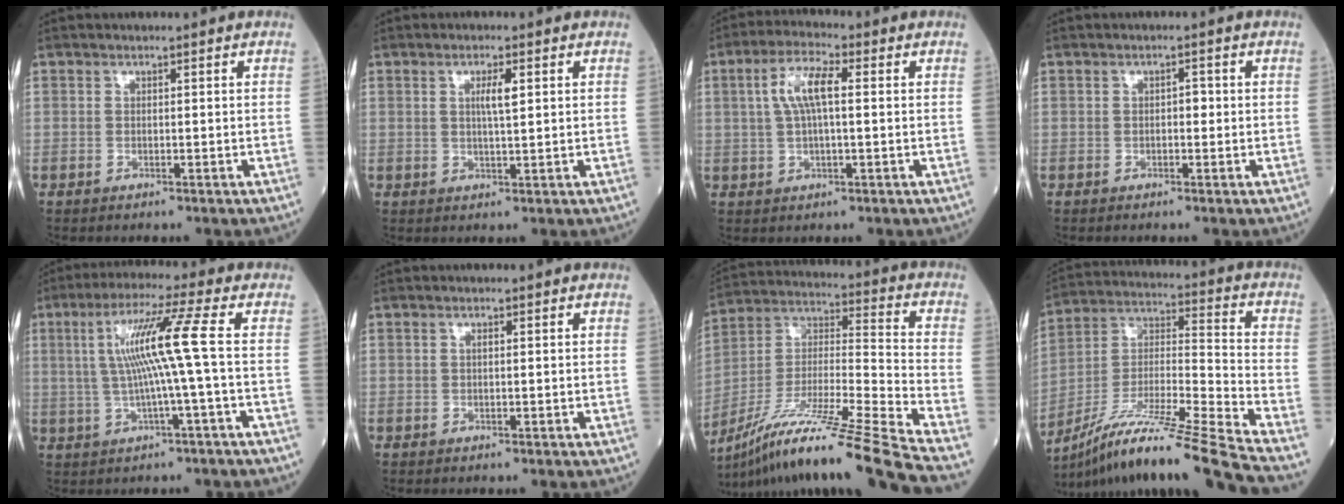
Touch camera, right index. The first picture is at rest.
{"total": 3.4, "force": [0.8, 0.9, 3.2], "torque": [-0.058, 0.004, 0.013]}
{"total": 6.7, "force": [1.3, 1.7, 6.3], "torque": [-0.134, 0.018, 0.024]}
{"total": 1.2, "force": [-0.1, 0.7, 1.0], "torque": [-0.010, 0.004, -0.004]}
{"total": 9.4, "force": [0.6, -1.5, 9.2], "torque": [-0.176, 0.017, 0.015]}
{"total": 0.6, "force": [0.1, 0.2, 0.5], "torque": [-0.012, 0.001, 0.002]}
{"total": 25.9, "force": [-20.7, -2.1, 15.5], "torque": [-0.246, -0.033, -0.364]}
{"total": 23.2, "force": [-19.0, -1.8, 13.3], "torque": [-0.219, -0.023, -0.339]}